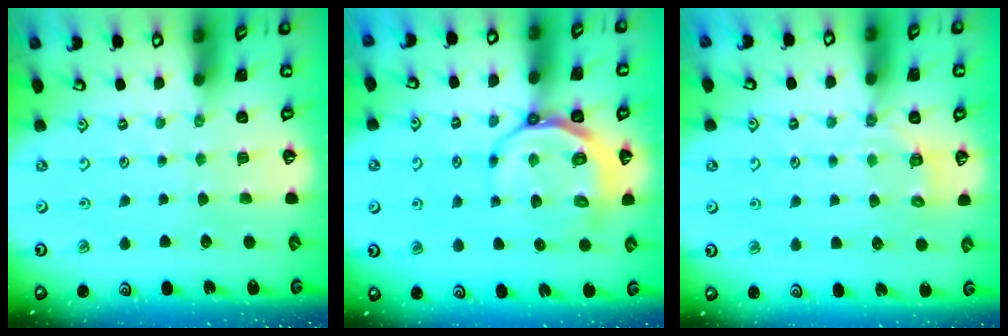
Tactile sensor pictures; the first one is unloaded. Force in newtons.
{"total": 8.7, "press": 8.1, "slide": 3.1}
{"total": 4.1, "press": 3.8, "slide": 1.5}